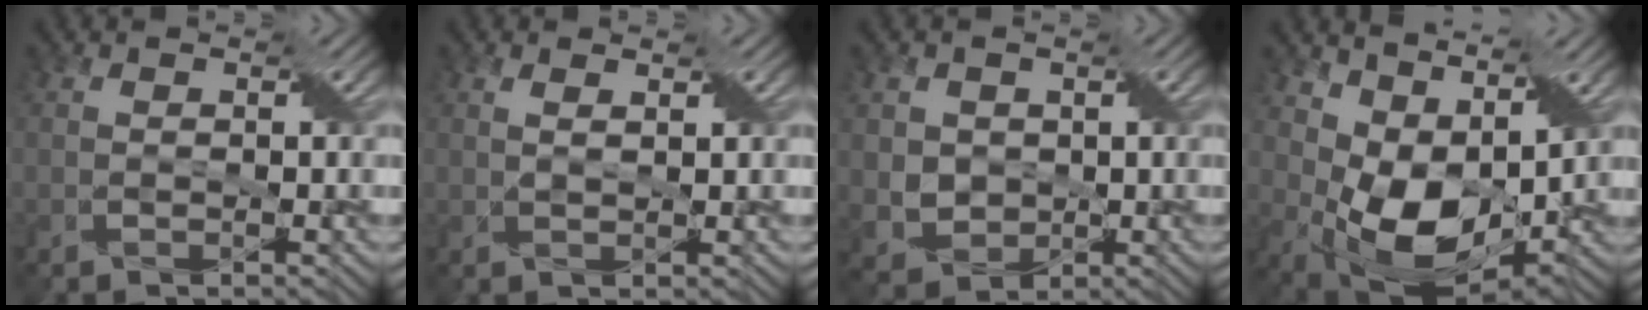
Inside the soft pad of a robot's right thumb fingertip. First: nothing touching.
{"total": 1.1, "force": [0.8, 0.3, 0.8], "torque": [-0.012, -0.005, 0.017]}
{"total": 4.4, "force": [0.7, 4.1, 1.4], "torque": [-0.052, -0.008, 0.011]}
{"total": 11.2, "force": [3.9, 6.7, 8.1], "torque": [-0.171, -0.012, 0.078]}